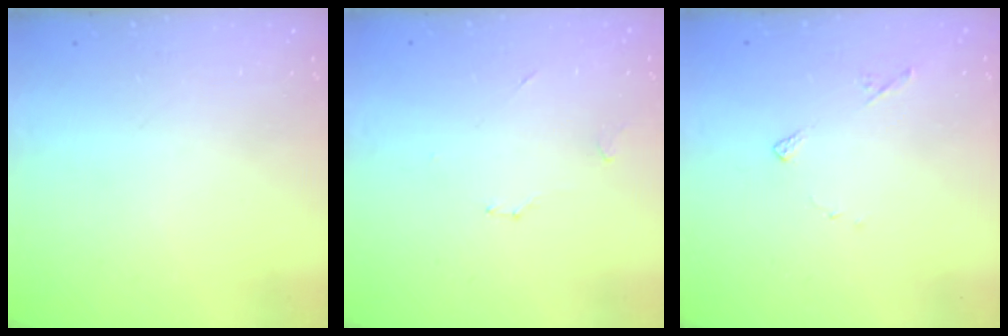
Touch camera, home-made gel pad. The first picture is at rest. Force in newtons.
{"total": 3.5, "press": 3.4, "slide": 0.5}
{"total": 4.8, "press": 4.8, "slide": 0.6}